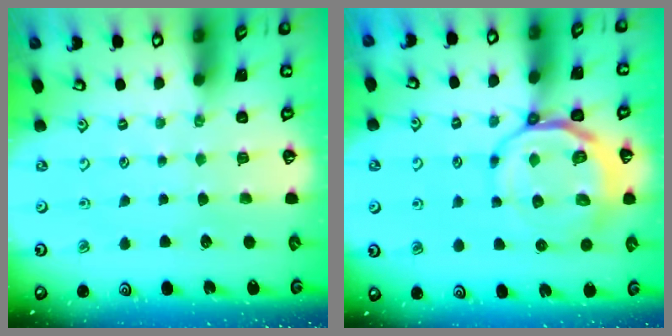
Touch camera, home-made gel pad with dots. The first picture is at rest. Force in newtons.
{"total": 11.2, "press": 10.9, "slide": 2.3}